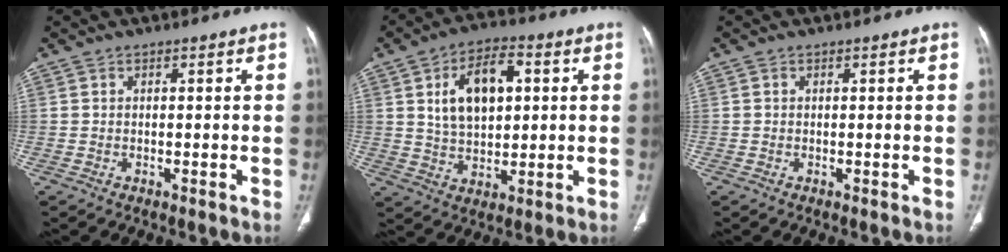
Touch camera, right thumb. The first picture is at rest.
{"total": 12.4, "force": [3.1, 7.2, 9.6], "torque": [-0.146, 0.004, 0.054]}
{"total": 0.0}